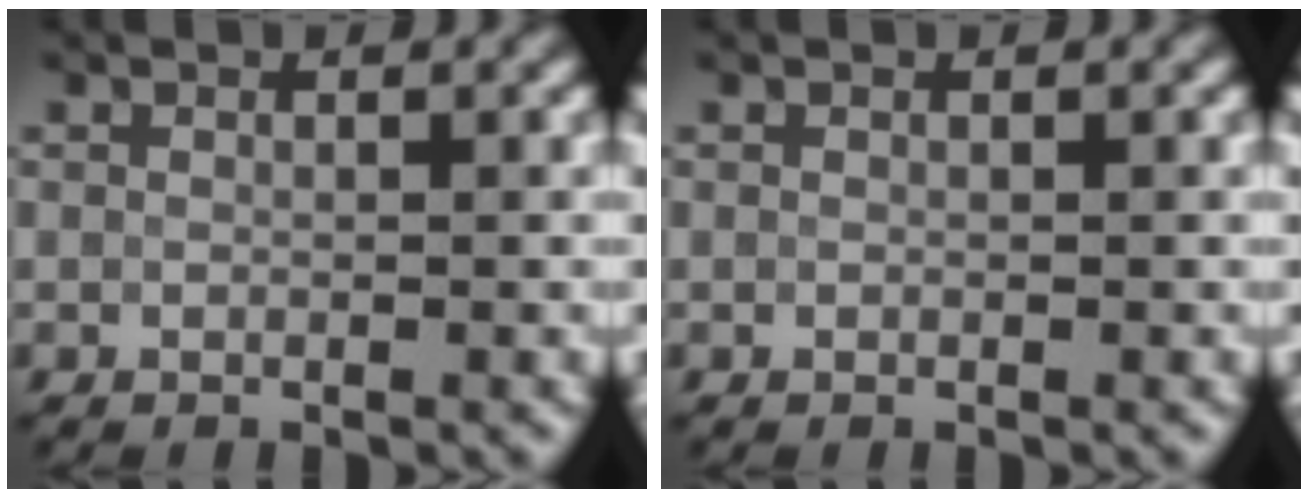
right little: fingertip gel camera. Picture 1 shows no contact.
{"total": 0.0}